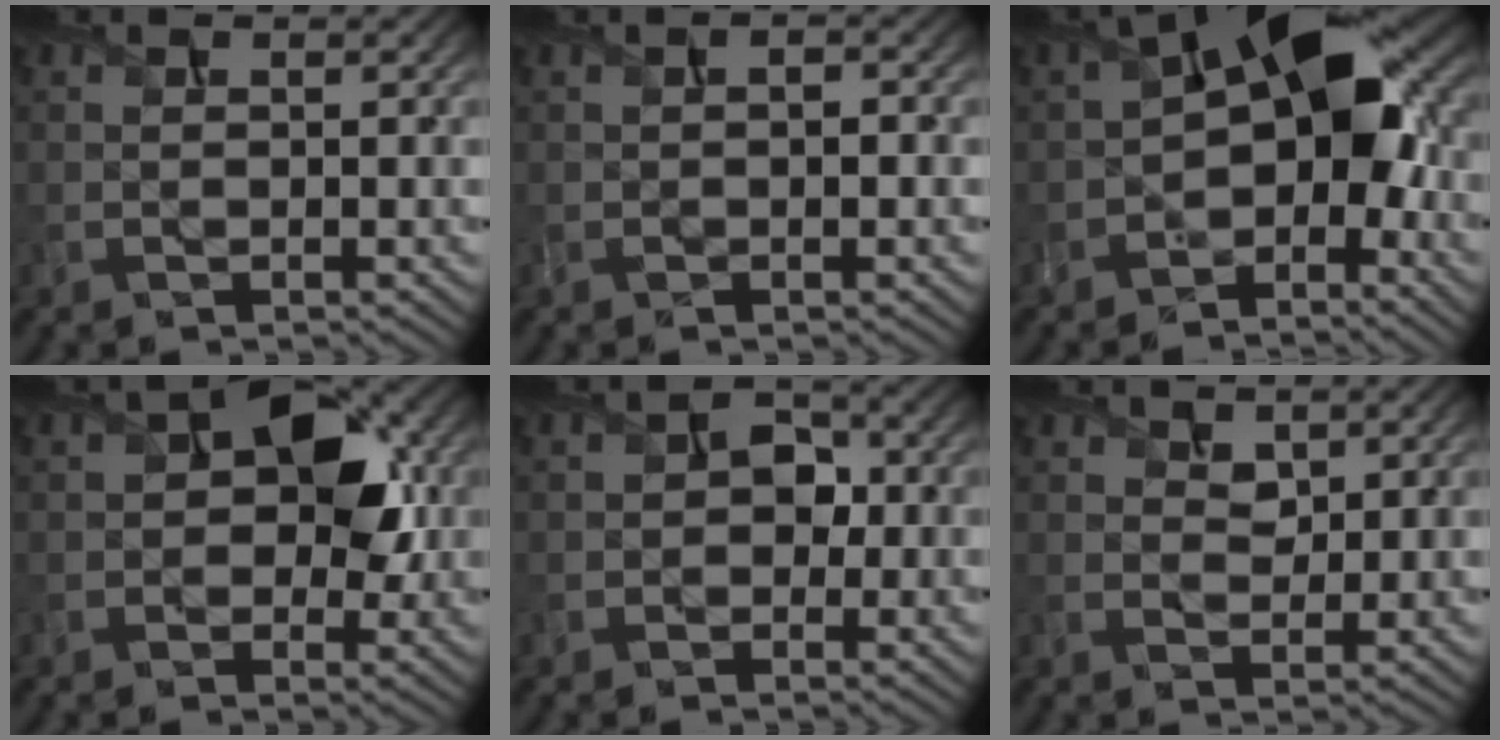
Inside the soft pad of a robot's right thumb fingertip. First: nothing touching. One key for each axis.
{"total": 1.9, "fx": -0.5, "fy": 0.8, "fz": 1.6, "tx": -0.029, "ty": 0.001, "tz": -0.010}
{"total": 11.7, "fx": -1.0, "fy": 6.6, "fz": 9.6, "tx": -0.142, "ty": 0.009, "tz": -0.041}
{"total": 7.0, "fx": 0.7, "fy": 4.5, "fz": 5.2, "tx": -0.064, "ty": 0.004, "tz": 0.005}
{"total": 2.8, "fx": -0.4, "fy": 2.2, "fz": 1.7, "tx": -0.024, "ty": 0.002, "tz": -0.013}
{"total": 2.3, "fx": 1.4, "fy": 1.5, "fz": 1.2, "tx": -0.026, "ty": -0.004, "tz": 0.024}